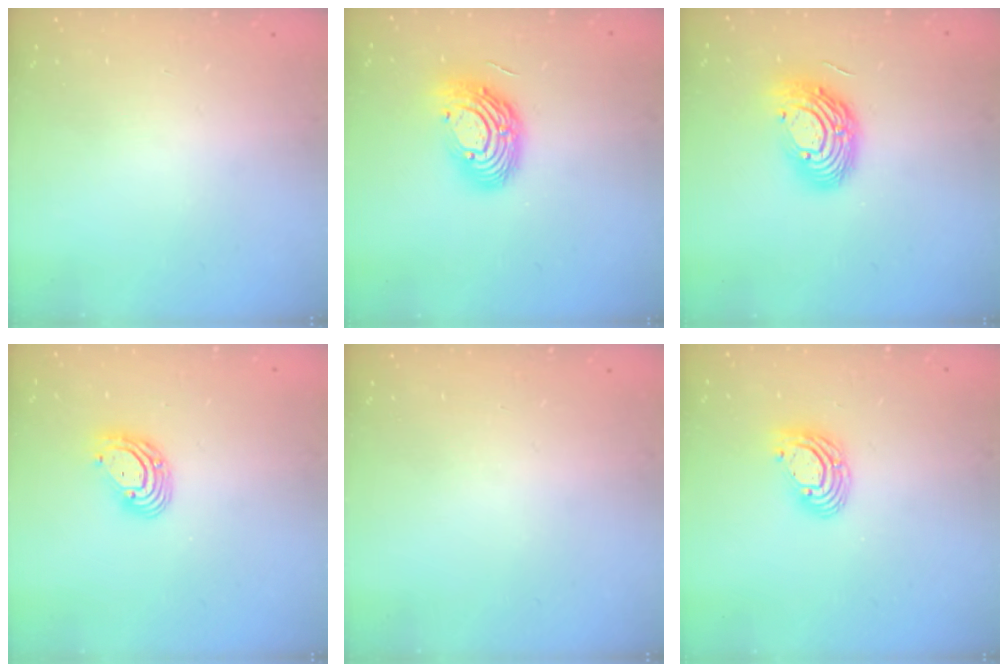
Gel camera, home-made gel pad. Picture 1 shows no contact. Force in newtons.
{"total": 13.0, "press": 12.9, "slide": 1.0}
{"total": 13.0, "press": 12.9, "slide": 1.0}
{"total": 8.8, "press": 8.6, "slide": 1.7}
{"total": 0.0}
{"total": 9.5, "press": 9.4, "slide": 1.6}